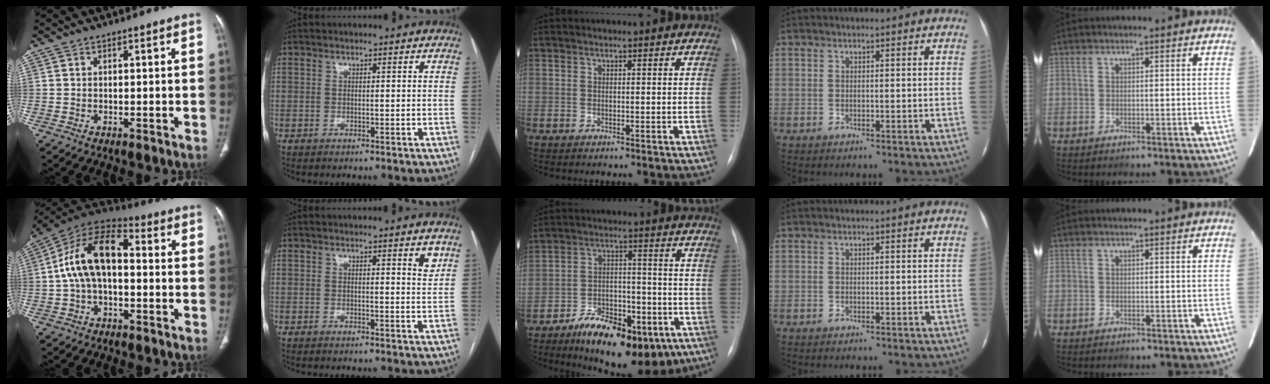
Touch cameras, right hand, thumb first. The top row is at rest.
{"thumb": {"total": 14.2, "force": [0.2, 8.2, 11.6], "torque": [-0.205, 0.045, -0.009]}, "index": {"total": 2.3, "force": [1.4, 0.3, 1.7], "torque": [-0.021, -0.008, 0.015]}, "middle": {"total": 16.7, "force": [-10.1, 7.2, 11.1], "torque": [-0.148, 0.018, -0.147]}}